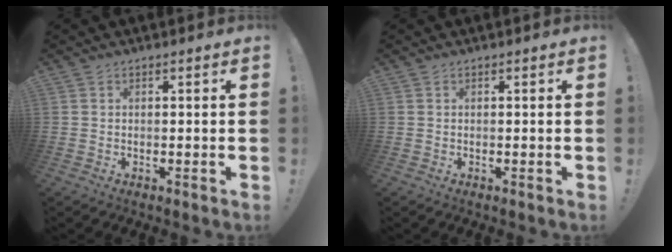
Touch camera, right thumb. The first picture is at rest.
{"total": 0.0}